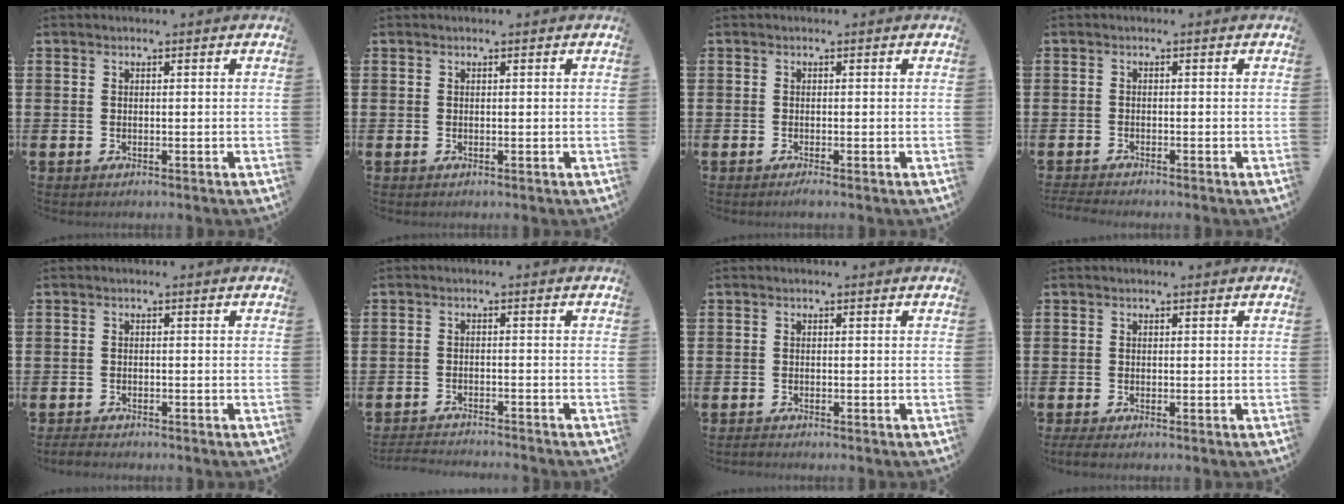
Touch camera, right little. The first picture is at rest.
{"total": 0.0}
{"total": 0.6, "force": [-0.3, 0.0, 0.4], "torque": [-0.007, -0.003, -0.006]}
{"total": 1.0, "force": [-1.0, 0.0, 0.2], "torque": [-0.005, -0.001, -0.020]}
{"total": 1.0, "force": [-0.9, 0.2, 0.3], "torque": [-0.009, 0.001, -0.020]}
{"total": 2.1, "force": [-2.1, -0.2, 0.0], "torque": [-0.003, 0.002, -0.045]}
{"total": 0.5, "force": [-0.5, 0.0, 0.1], "torque": [-0.002, -0.001, -0.011]}
{"total": 0.8, "force": [-0.5, 0.1, 0.7], "torque": [-0.011, -0.002, -0.009]}